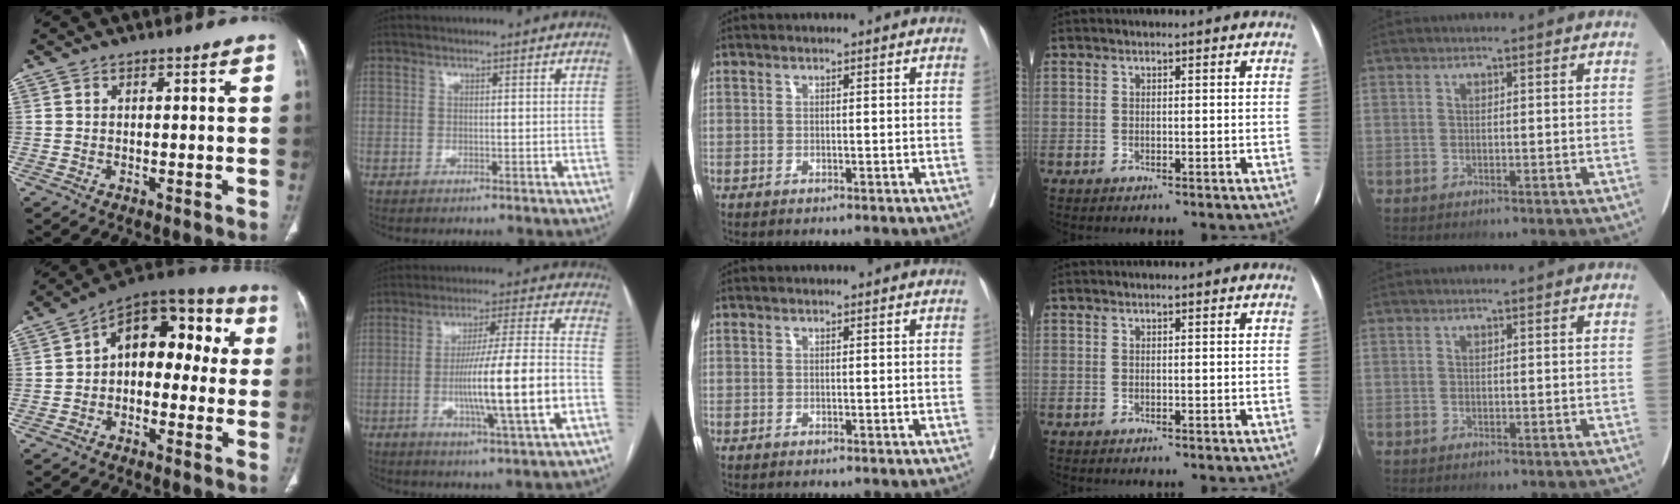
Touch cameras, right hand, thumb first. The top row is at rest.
{"thumb": {"total": 15.4, "force": [1.6, 9.6, 11.9], "torque": [-0.112, 0.055, 0.006]}, "index": {"total": 15.1, "force": [-3.8, 0.0, 14.6], "torque": [-0.254, -0.001, -0.063]}}